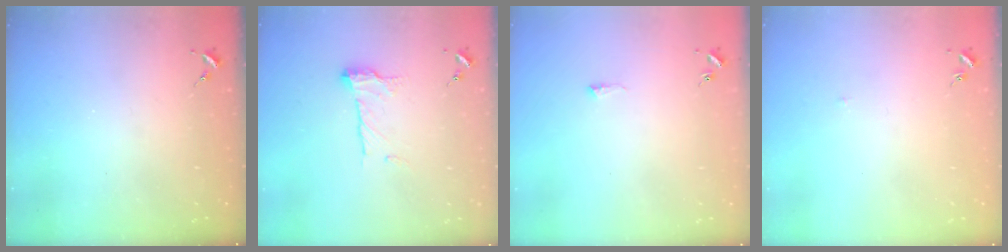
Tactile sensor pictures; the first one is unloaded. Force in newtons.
{"total": 11.4, "press": 11.3, "slide": 0.5}
{"total": 4.8, "press": 4.7, "slide": 0.7}
{"total": 1.4, "press": 1.3, "slide": 0.3}